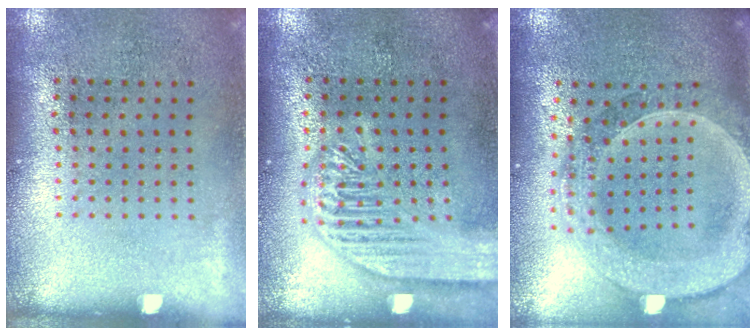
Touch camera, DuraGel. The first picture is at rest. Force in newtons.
{"total": 3.6, "press": 3.6, "slide": 0.4}
{"total": 2.7, "press": 2.4, "slide": 1.2}